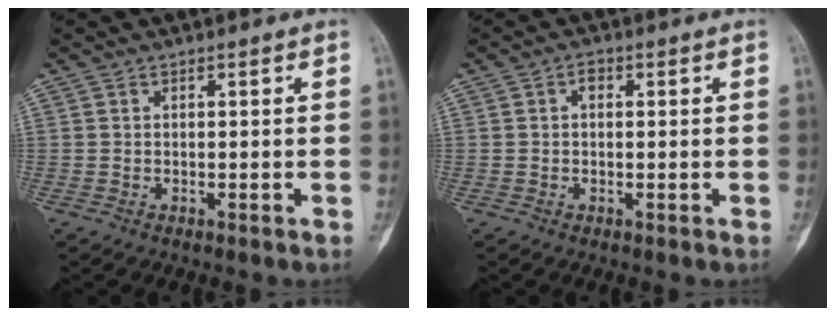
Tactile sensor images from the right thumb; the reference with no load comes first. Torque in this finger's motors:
{"motor_torque": [-0.34, -0.32, 0.30, 0.18, -0.08]}